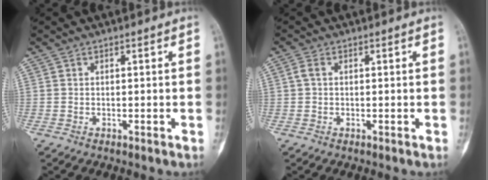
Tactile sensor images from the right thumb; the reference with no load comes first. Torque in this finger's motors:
{"motor_torque": [-0.05, 0.07, 0.06, 0.01, 0.00]}